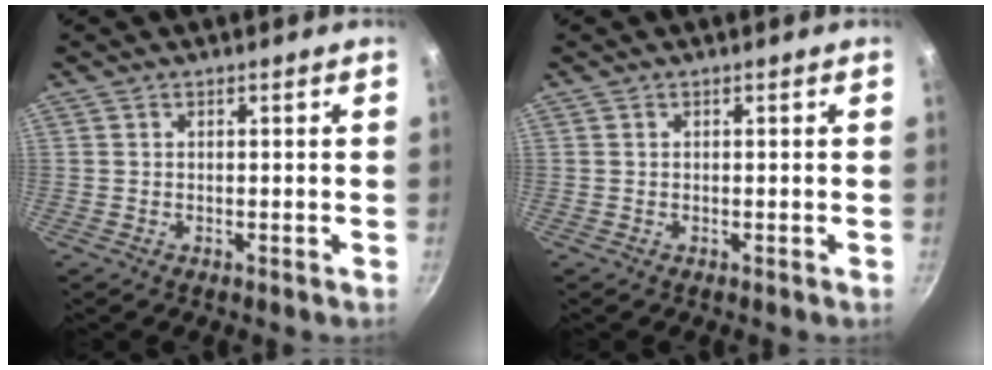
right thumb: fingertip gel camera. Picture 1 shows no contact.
{"total": 0.0}